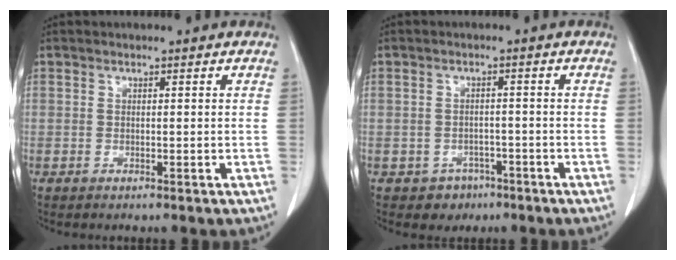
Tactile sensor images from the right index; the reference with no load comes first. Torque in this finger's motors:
{"motor_torque": [-0.55, -0.02, -0.16, -0.07]}